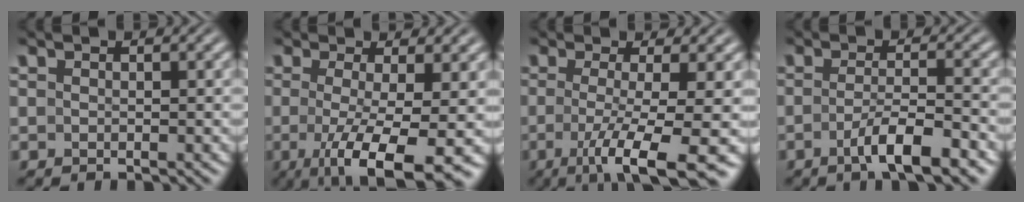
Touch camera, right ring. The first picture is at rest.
{"total": 8.0, "force": [-4.0, 2.0, 6.6], "torque": [-0.124, -0.039, -0.041]}
{"total": 8.2, "force": [-4.8, 1.5, 6.4], "torque": [-0.108, -0.037, -0.056]}
{"total": 4.2, "force": [-2.5, 0.2, 3.4], "torque": [-0.055, -0.011, -0.036]}